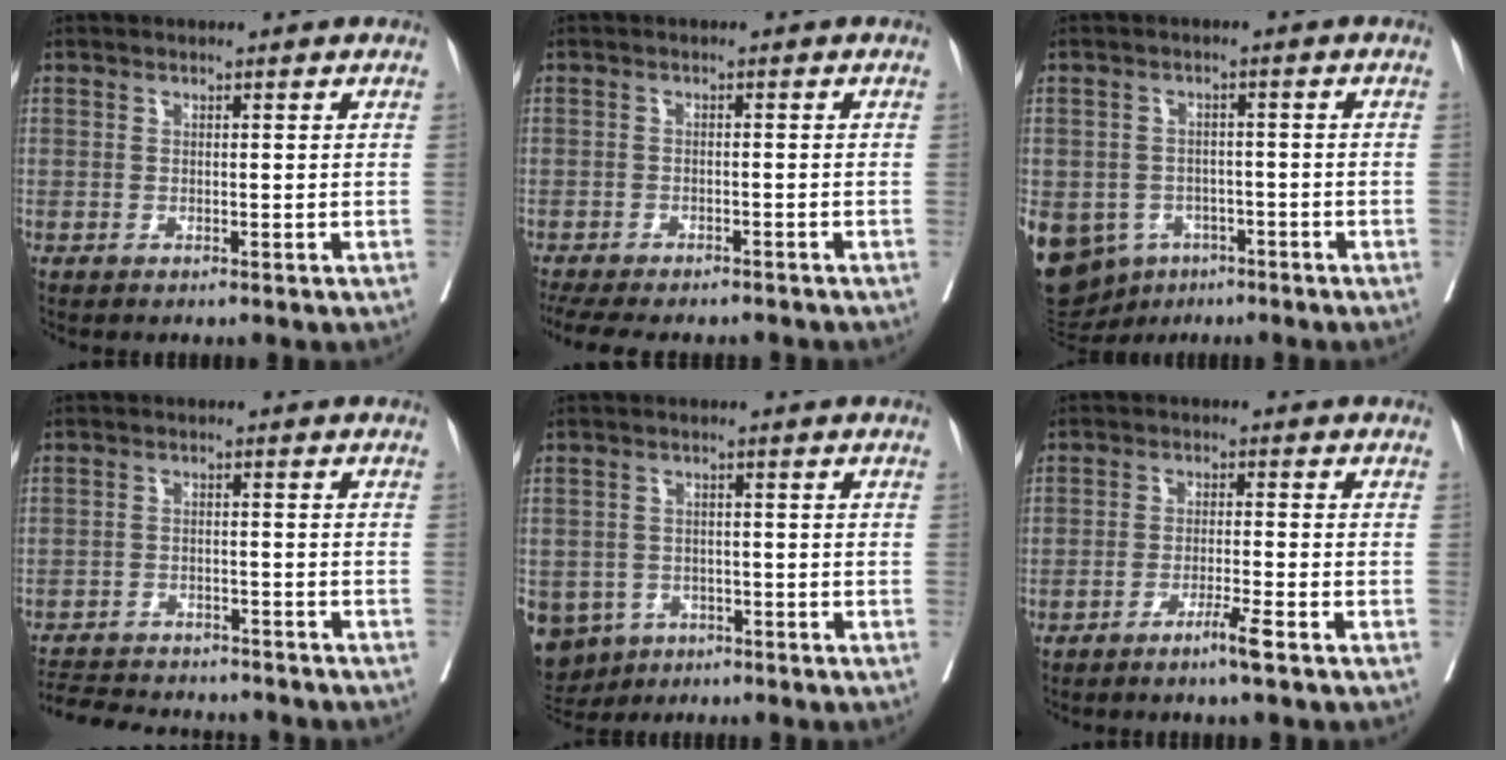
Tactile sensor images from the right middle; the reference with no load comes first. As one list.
[{"total": 12.9, "force": [-11.1, 3.7, 5.4], "torque": [-0.107, -0.010, -0.147]}, {"total": 18.6, "force": [-8.4, 14.8, 7.5], "torque": [-0.225, 0.001, -0.111]}, {"total": 14.7, "force": [-13.4, 3.6, 5.0], "torque": [-0.108, -0.004, -0.183]}, {"total": 9.6, "force": [-5.5, 7.6, 2.3], "torque": [-0.065, -0.004, -0.076]}, {"total": 4.0, "force": [-2.7, -0.6, 2.8], "torque": [-0.051, -0.007, -0.052]}]